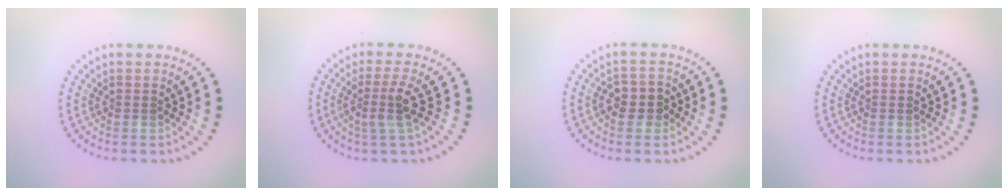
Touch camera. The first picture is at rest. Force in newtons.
{"total": 2.7, "press": 2.0, "slide": 1.8}
{"total": 2.3, "press": 2.2, "slide": 0.7}
{"total": 0.0}